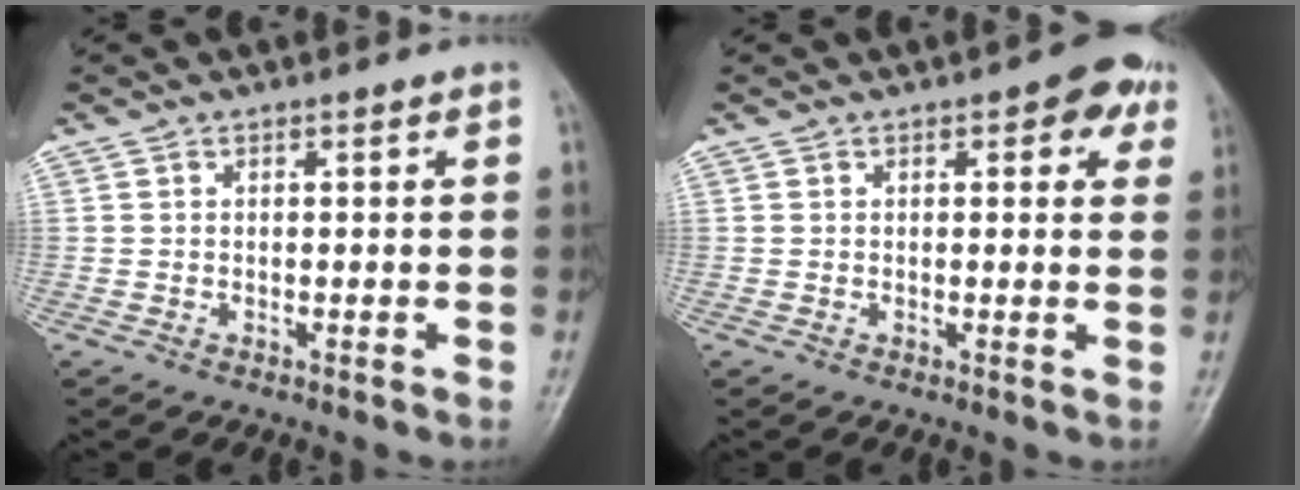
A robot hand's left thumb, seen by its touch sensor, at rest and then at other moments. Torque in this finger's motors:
{"motor_torque": [0.88, 0.38, 0.47, -0.46, 0.02]}